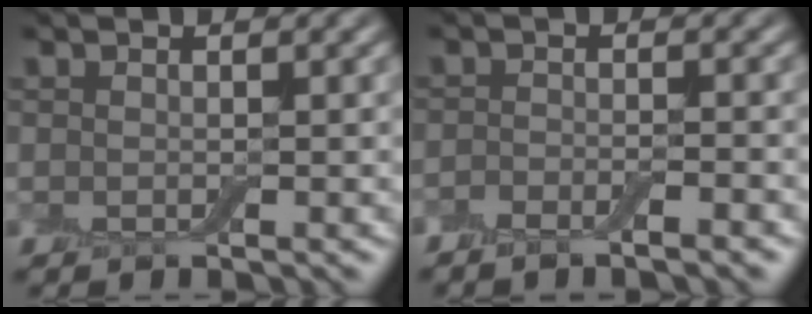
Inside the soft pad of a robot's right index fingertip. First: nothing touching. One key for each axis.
{"total": 2.3, "fx": -1.7, "fy": 0.3, "fz": 1.4, "tx": -0.031, "ty": 0.001, "tz": -0.031}